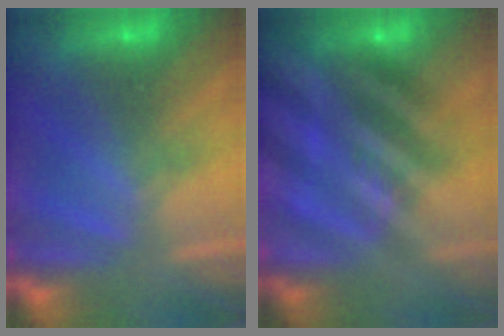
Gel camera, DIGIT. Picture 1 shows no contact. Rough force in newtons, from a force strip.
{"total": 9.4}